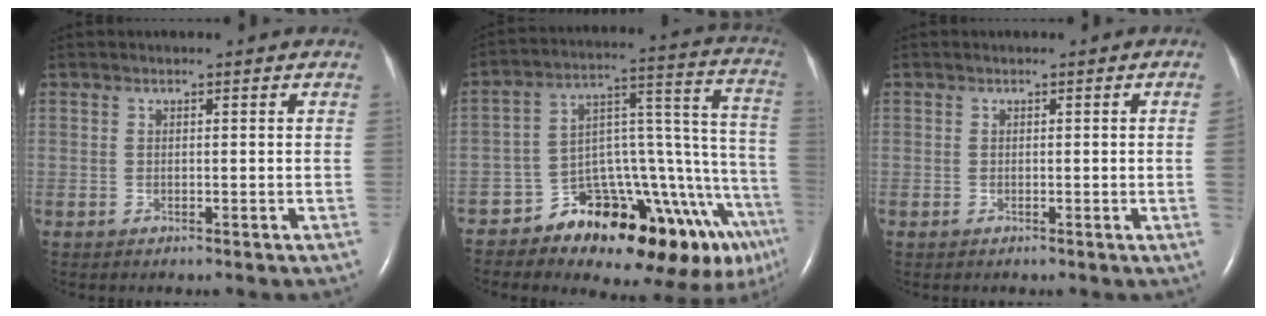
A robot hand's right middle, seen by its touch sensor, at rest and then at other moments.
{"total": 21.0, "force": [-13.8, 5.4, 15.0], "torque": [-0.116, 0.071, -0.193]}
{"total": 1.8, "force": [-0.2, -0.8, 1.6], "torque": [-0.019, -0.001, -0.002]}